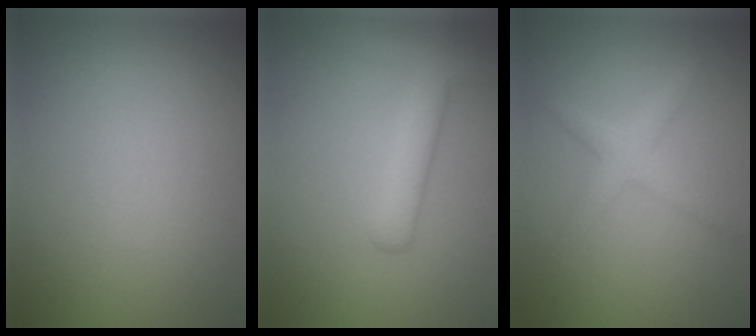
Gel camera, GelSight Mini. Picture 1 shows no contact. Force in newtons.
{"total": 4.1, "press": 4.1, "slide": 0.2}
{"total": 2.4, "press": 2.4, "slide": 0.1}